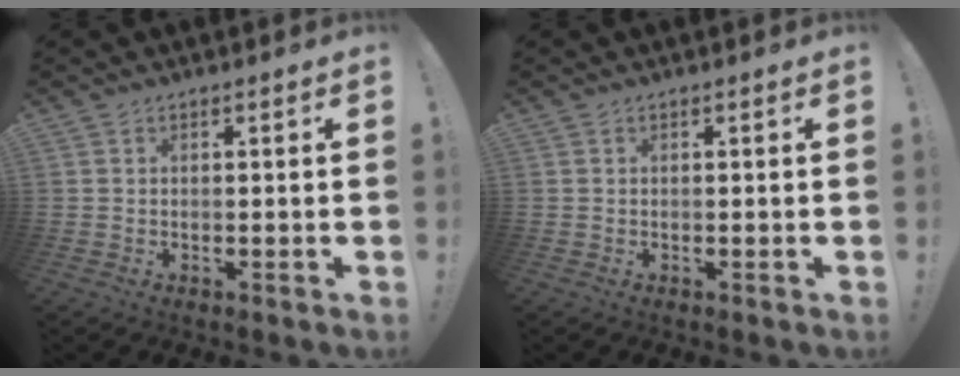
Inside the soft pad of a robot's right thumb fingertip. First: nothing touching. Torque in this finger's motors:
{"motor_torque": [-0.04, 0.04, 0.00, 0.00, 0.00]}